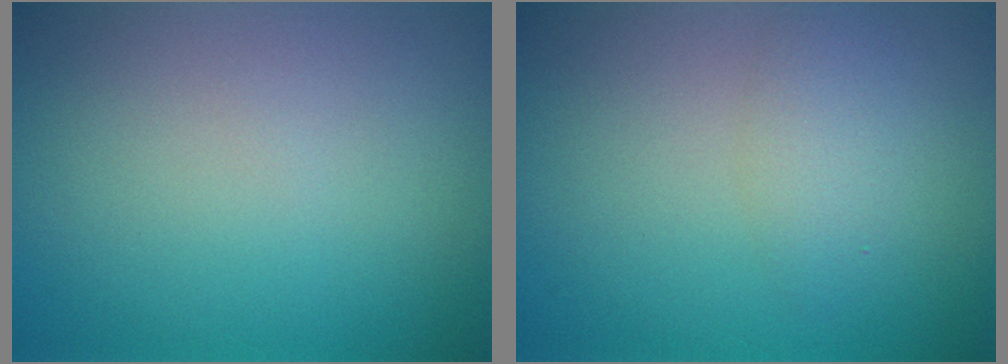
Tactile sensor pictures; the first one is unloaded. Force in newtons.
{"total": 2.0, "press": 2.0, "slide": 0.1}